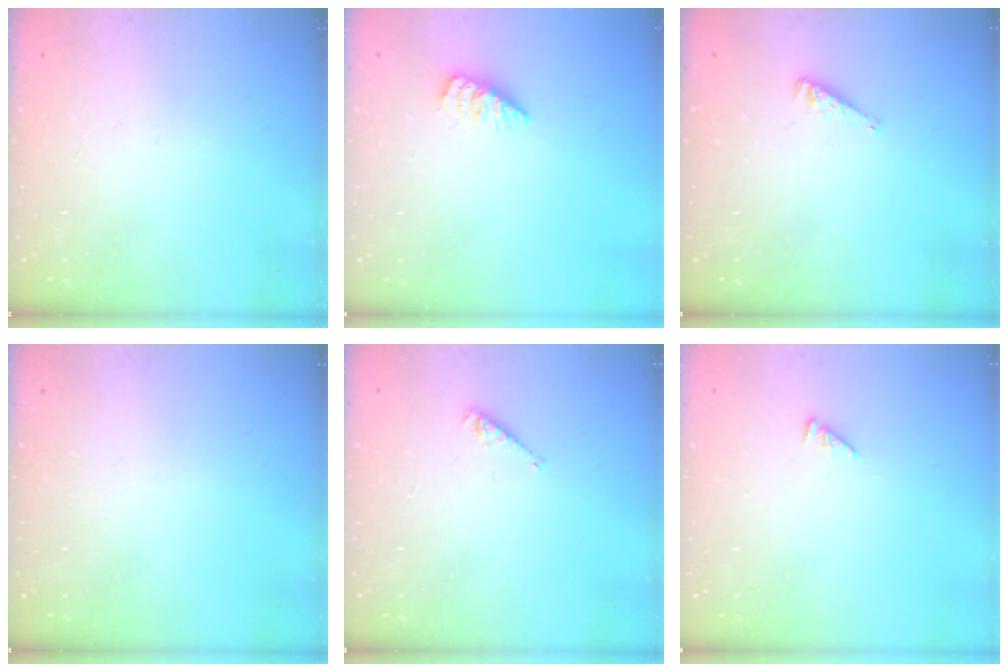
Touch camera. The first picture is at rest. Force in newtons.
{"total": 2.8, "press": 2.7, "slide": 0.3}
{"total": 3.3, "press": 3.3, "slide": 0.5}
{"total": 0.0}
{"total": 3.5, "press": 3.4, "slide": 0.6}
{"total": 2.1, "press": 2.1, "slide": 0.3}